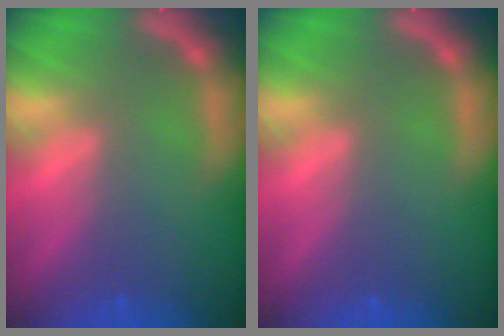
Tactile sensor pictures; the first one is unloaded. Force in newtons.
{"total": 0.0}